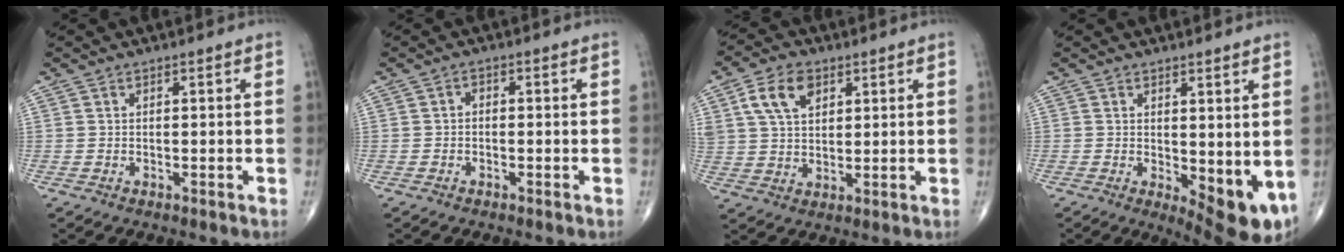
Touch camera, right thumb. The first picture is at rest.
{"total": 1.0, "force": [-0.3, 0.8, 0.6], "torque": [0.000, 0.004, -0.011]}
{"total": 8.9, "force": [3.9, 5.6, 5.6], "torque": [-0.095, -0.004, 0.072]}
{"total": 9.2, "force": [-0.3, 3.6, 8.4], "torque": [-0.103, -0.024, 0.008]}